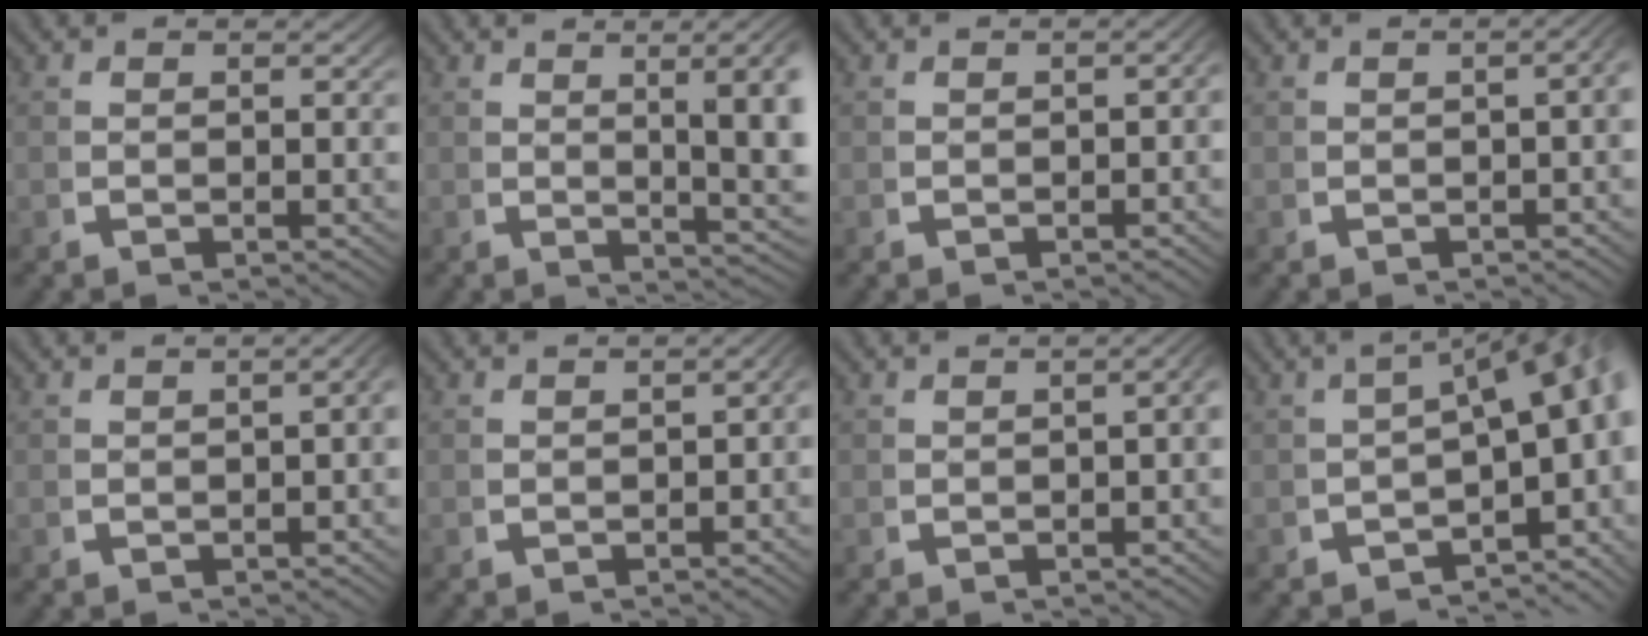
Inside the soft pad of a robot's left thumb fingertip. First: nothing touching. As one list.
[{"total": 7.6, "force": [1.2, 3.4, 6.7], "torque": [-0.078, -0.001, 0.019]}, {"total": 1.3, "force": [-0.9, 0.7, 0.7], "torque": [-0.009, 0.000, -0.013]}, {"total": 3.4, "force": [-0.4, 1.6, 3.0], "torque": [-0.028, 0.014, -0.009]}, {"total": 2.7, "force": [-0.7, 1.3, 2.3], "torque": [-0.024, 0.008, -0.010]}, {"total": 1.9, "force": [-0.9, 1.0, 1.3], "torque": [-0.015, 0.003, -0.013]}, {"total": 2.8, "force": [-0.6, 1.3, 2.4], "torque": [-0.026, 0.009, -0.010]}, {"total": 11.1, "force": [-0.5, 6.1, 9.3], "torque": [-0.096, 0.001, -0.016]}]